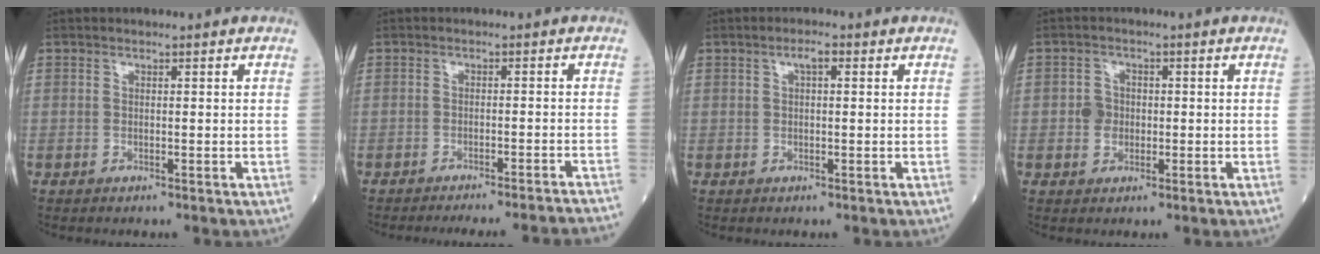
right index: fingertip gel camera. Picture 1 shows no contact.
{"total": 15.3, "force": [-14.7, -1.2, 4.2], "torque": [-0.034, -0.019, -0.172]}
{"total": 1.9, "force": [0.7, 0.6, 1.7], "torque": [-0.030, 0.007, 0.012]}
{"total": 2.6, "force": [-0.2, 2.4, 1.1], "torque": [-0.013, 0.005, -0.005]}